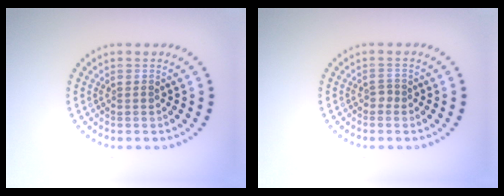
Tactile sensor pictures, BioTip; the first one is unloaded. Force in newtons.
{"total": 0.9, "press": 0.6, "slide": 0.7}